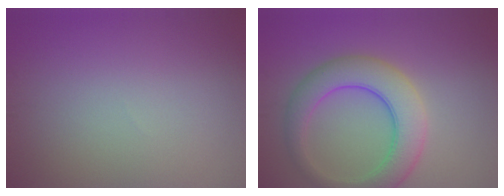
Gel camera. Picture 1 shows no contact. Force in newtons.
{"total": 6.4, "press": 6.4, "slide": 0.2}